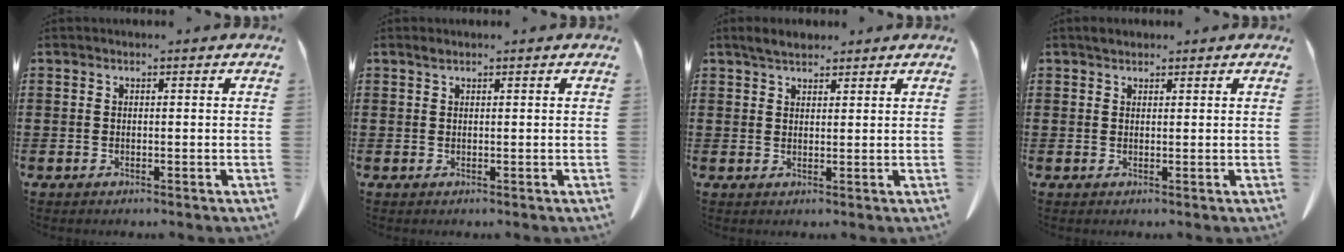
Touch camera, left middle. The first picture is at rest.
{"total": 0.7, "force": [0.5, 0.2, 0.5], "torque": [-0.011, 0.001, 0.008]}
{"total": 2.6, "force": [2.3, 0.9, 0.9], "torque": [-0.016, 0.001, 0.042]}
{"total": 1.1, "force": [1.0, 0.6, 0.2], "torque": [-0.006, 0.002, 0.020]}